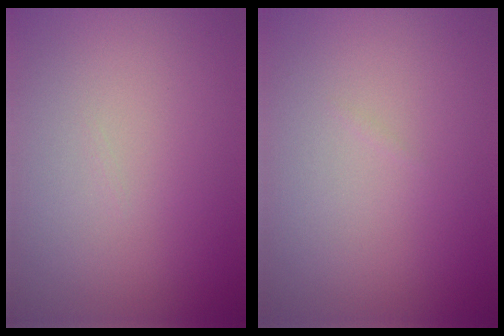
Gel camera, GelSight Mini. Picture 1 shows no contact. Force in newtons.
{"total": 0.0}